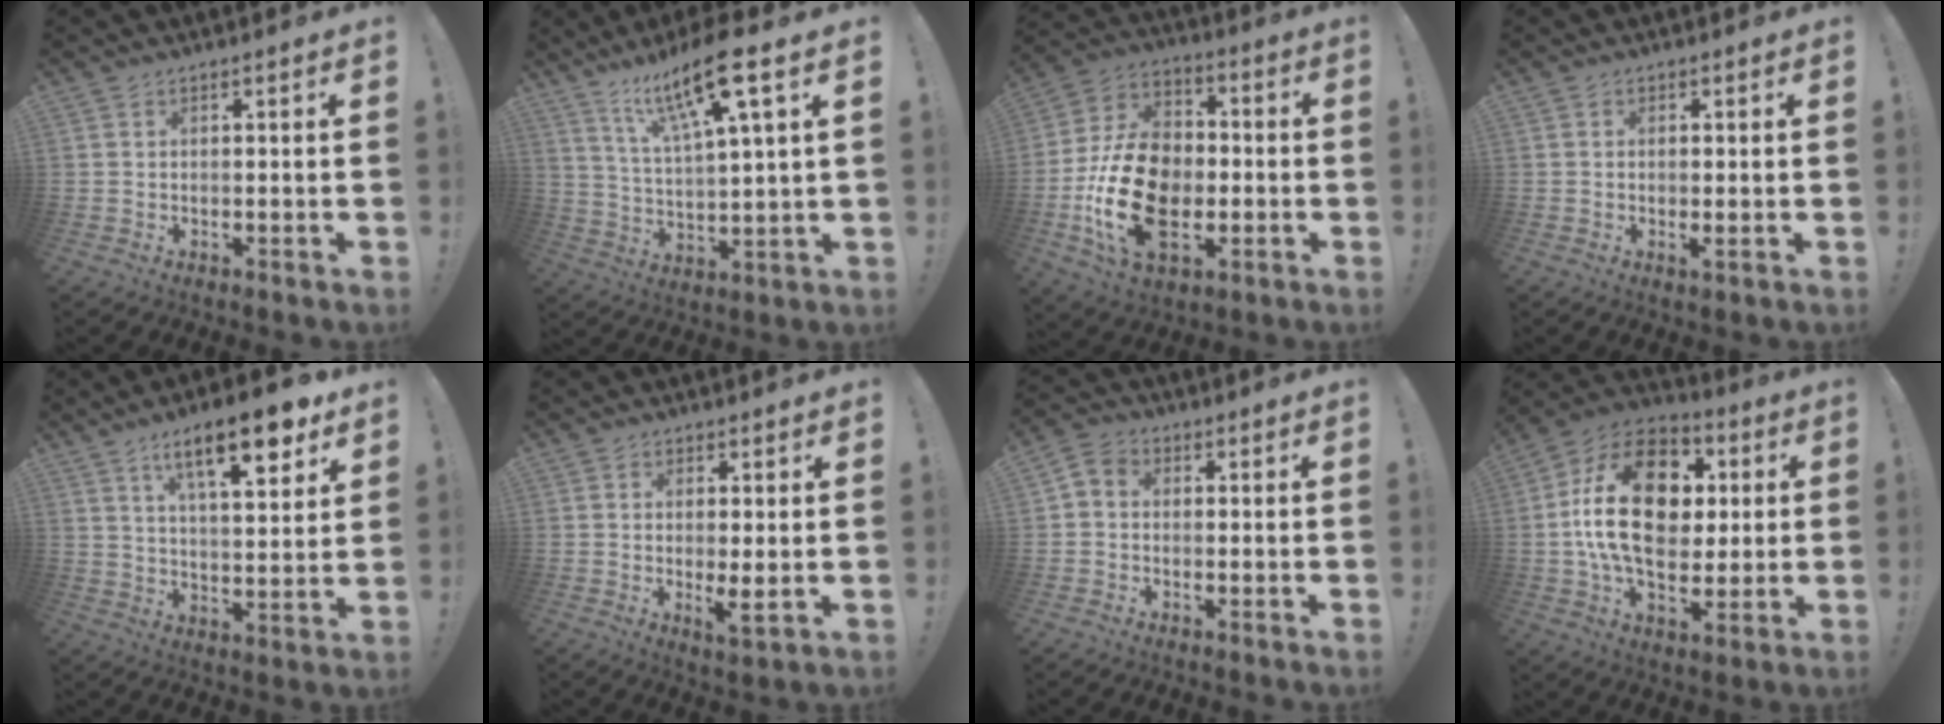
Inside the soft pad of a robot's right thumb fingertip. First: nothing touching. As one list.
[{"total": 16.0, "force": [9.4, 3.3, 12.5], "torque": [-0.214, -0.042, 0.146]}, {"total": 22.7, "force": [-5.0, 15.3, 16.0], "torque": [-0.316, 0.031, -0.071]}, {"total": 1.7, "force": [0.1, 0.2, 1.7], "torque": [-0.025, -0.003, 0.002]}, {"total": 16.2, "force": [9.1, 4.9, 12.5], "torque": [-0.191, -0.040, 0.141]}, {"total": 4.6, "force": [-0.2, 0.8, 4.5], "torque": [-0.069, -0.016, -0.001]}, {"total": 3.6, "force": [-1.0, 2.9, 2.0], "torque": [-0.043, 0.010, -0.016]}, {"total": 23.1, "force": [3.5, 15.3, 17.0], "torque": [-0.282, 0.003, 0.063]}]